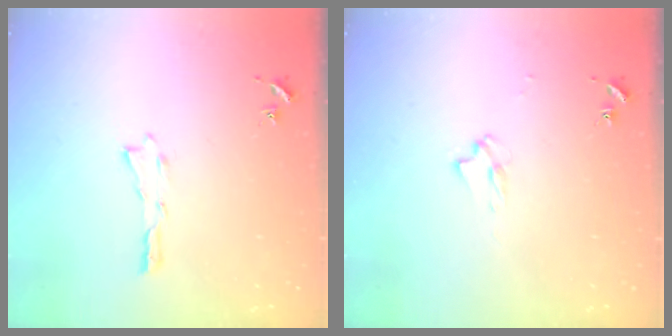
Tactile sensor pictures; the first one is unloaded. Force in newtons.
{"total": 2.0, "press": 2.0, "slide": 0.3}